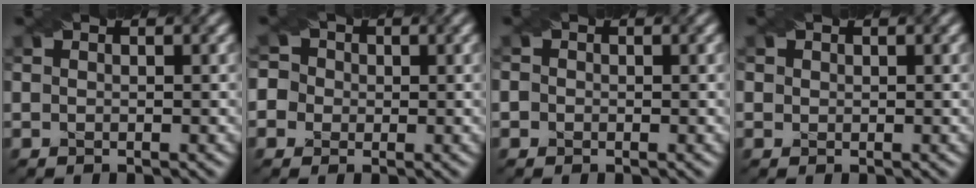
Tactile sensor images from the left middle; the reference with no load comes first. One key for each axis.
{"total": 6.6, "fx": 0.2, "fy": 6.2, "fz": 2.1, "tx": -0.042, "ty": 0.033, "tz": -0.028}
{"total": 0.8, "fx": -0.3, "fy": 0.8, "fz": 0.0, "tx": 0.009, "ty": 0.003, "tz": -0.011}
{"total": 0.8, "fx": 0.3, "fy": 0.7, "fz": 0.2, "tx": -0.001, "ty": 0.002, "tz": 0.007}